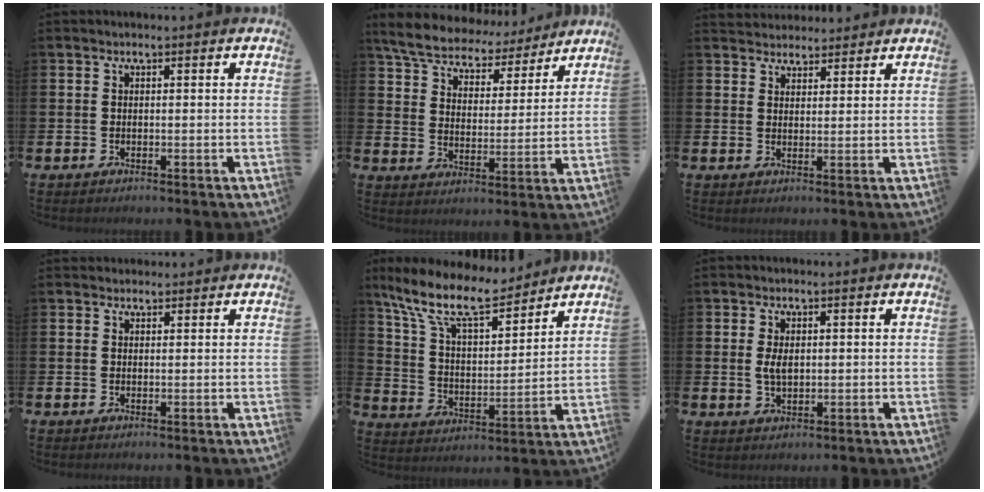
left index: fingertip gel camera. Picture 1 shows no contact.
{"total": 7.4, "force": [7.0, 2.1, 1.6], "torque": [-0.062, -0.045, 0.122]}
{"total": 3.4, "force": [3.2, 1.1, -0.3], "torque": [-0.002, -0.012, 0.060]}
{"total": 1.5, "force": [1.4, 0.5, -0.1], "torque": [0.010, 0.000, 0.024]}
{"total": 11.7, "force": [10.0, 3.3, 5.1], "torque": [-0.135, -0.052, 0.178]}
{"total": 2.8, "force": [0.6, 1.6, 2.3], "torque": [-0.036, 0.002, 0.007]}